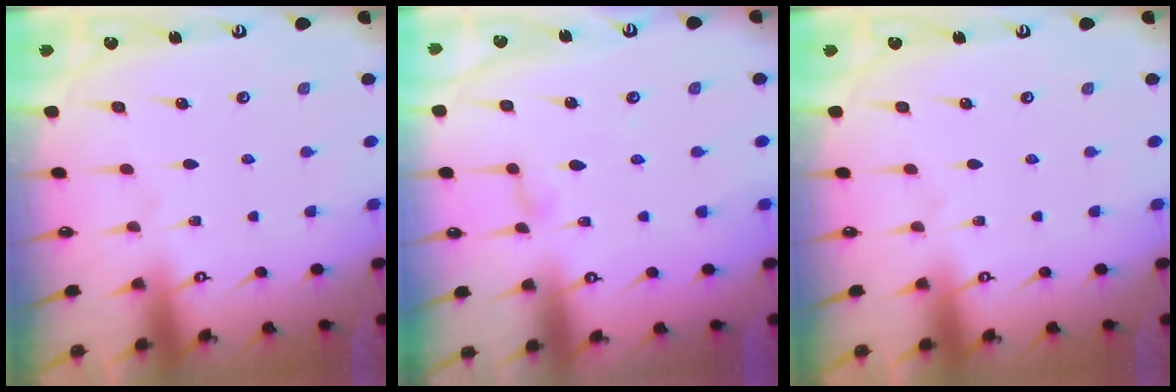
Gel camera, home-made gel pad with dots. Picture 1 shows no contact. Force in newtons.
{"total": 4.9, "press": 4.9, "slide": 0.6}
{"total": 0.0}